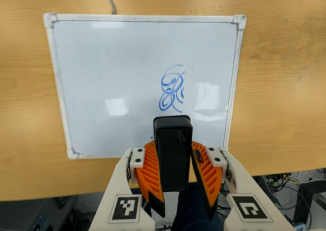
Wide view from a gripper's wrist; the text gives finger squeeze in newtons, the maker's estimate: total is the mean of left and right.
{"total": 8.7, "left": 9.1, "right": 8.3}